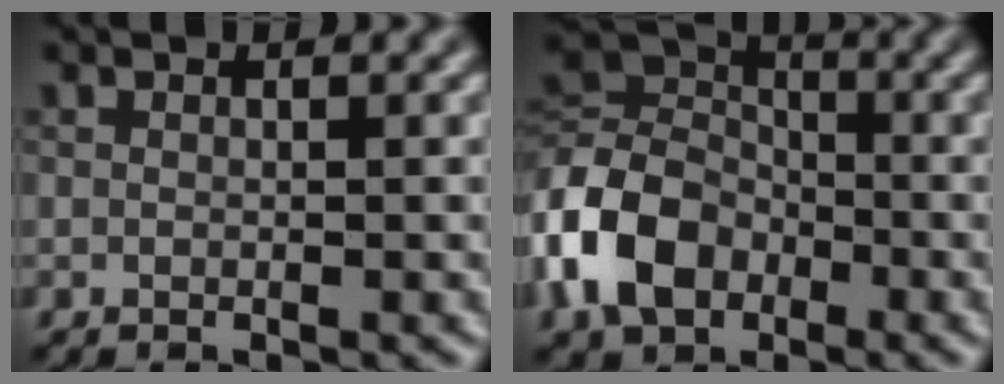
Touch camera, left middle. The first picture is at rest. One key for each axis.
{"total": 7.6, "fx": -2.7, "fy": 5.7, "fz": 4.3, "tx": -0.096, "ty": 0.009, "tz": -0.074}